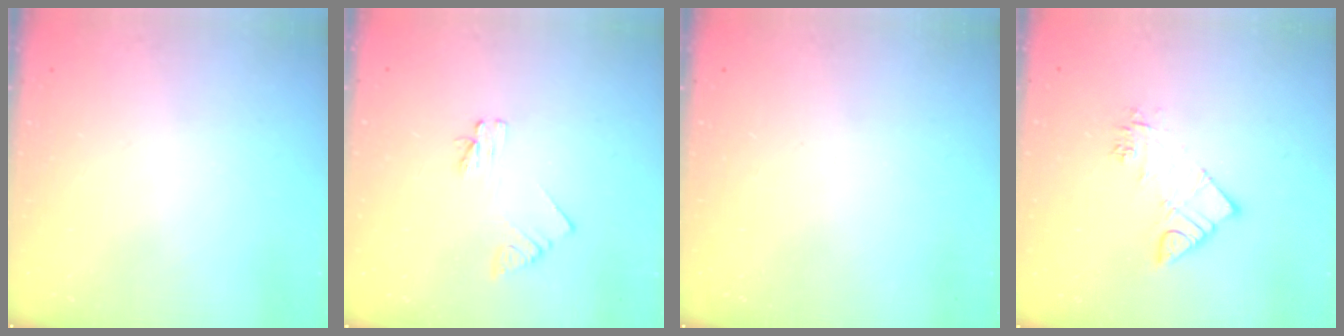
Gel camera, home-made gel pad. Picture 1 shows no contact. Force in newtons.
{"total": 2.4, "press": 2.4, "slide": 0.3}
{"total": 0.0}
{"total": 9.3, "press": 9.3, "slide": 0.8}